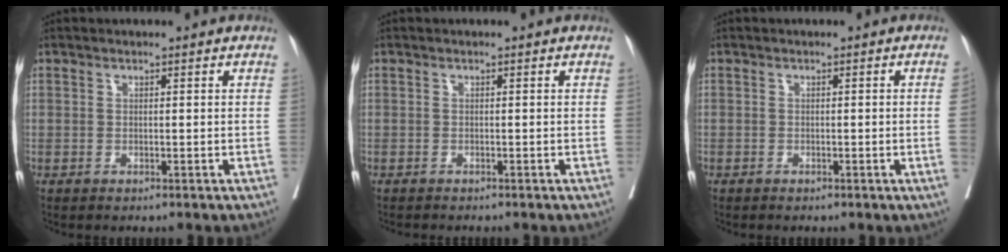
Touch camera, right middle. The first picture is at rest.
{"total": 1.4, "force": [-1.3, 0.2, 0.4], "torque": [-0.009, -0.002, -0.019]}
{"total": 1.1, "force": [-0.3, -0.4, 1.0], "torque": [-0.007, 0.001, -0.005]}